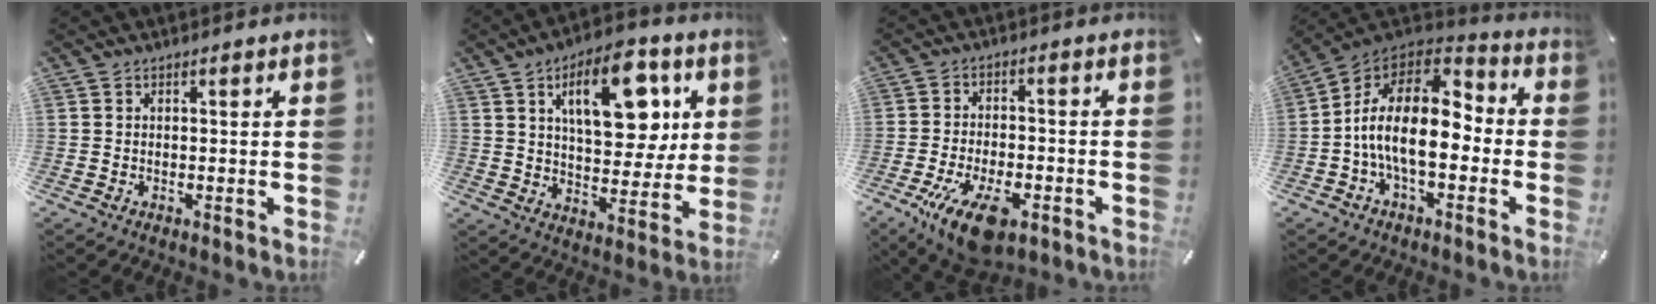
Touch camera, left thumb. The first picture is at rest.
{"total": 17.4, "force": [7.2, 9.1, 13.0], "torque": [-0.185, -0.017, 0.116]}
{"total": 12.5, "force": [-6.4, 5.8, 9.0], "torque": [-0.172, 0.028, -0.107]}
{"total": 17.5, "force": [-2.6, 9.3, 14.6], "torque": [-0.275, 0.014, -0.042]}